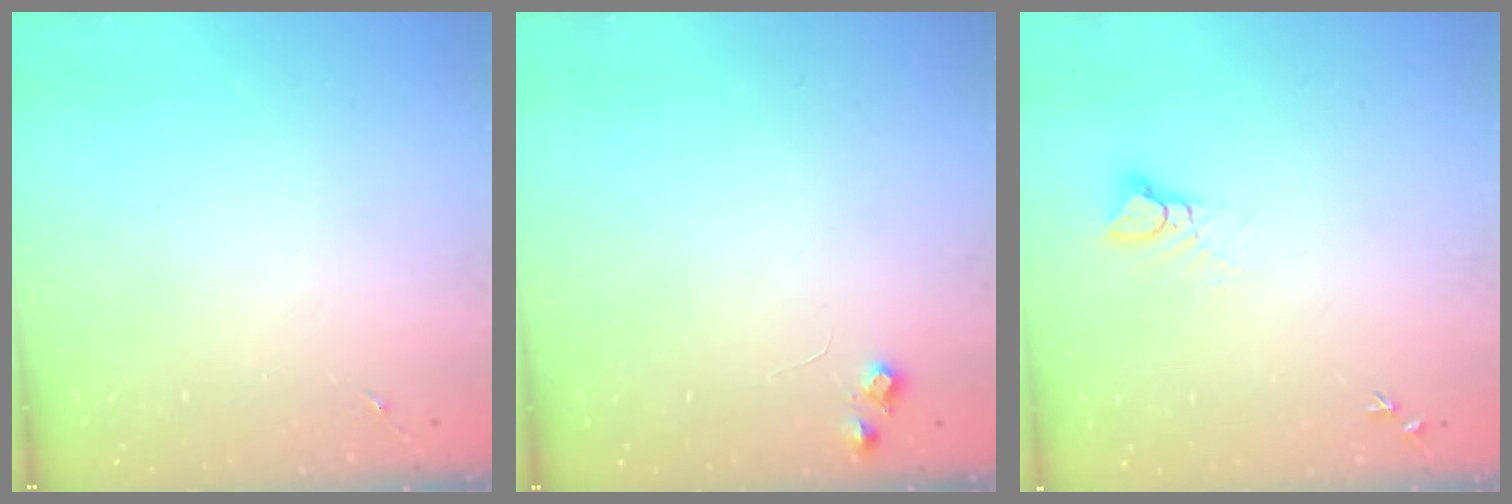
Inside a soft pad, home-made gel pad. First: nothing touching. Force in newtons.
{"total": 5.7, "press": 5.6, "slide": 0.9}
{"total": 3.7, "press": 3.7, "slide": 0.3}